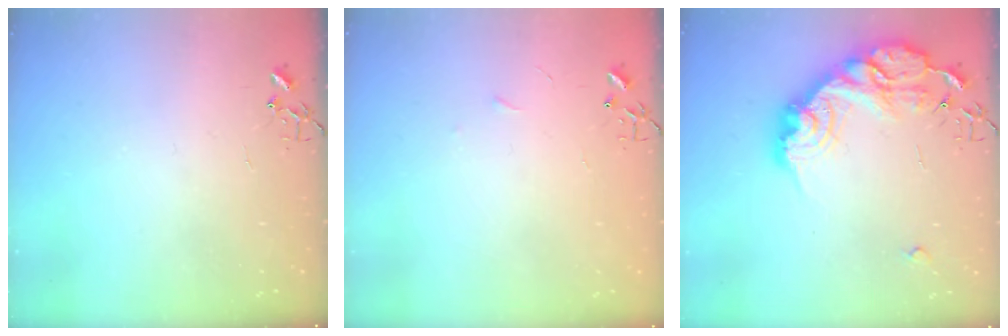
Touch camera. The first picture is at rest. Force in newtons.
{"total": 3.6, "press": 3.6, "slide": 0.5}
{"total": 20.5, "press": 20.5, "slide": 1.5}